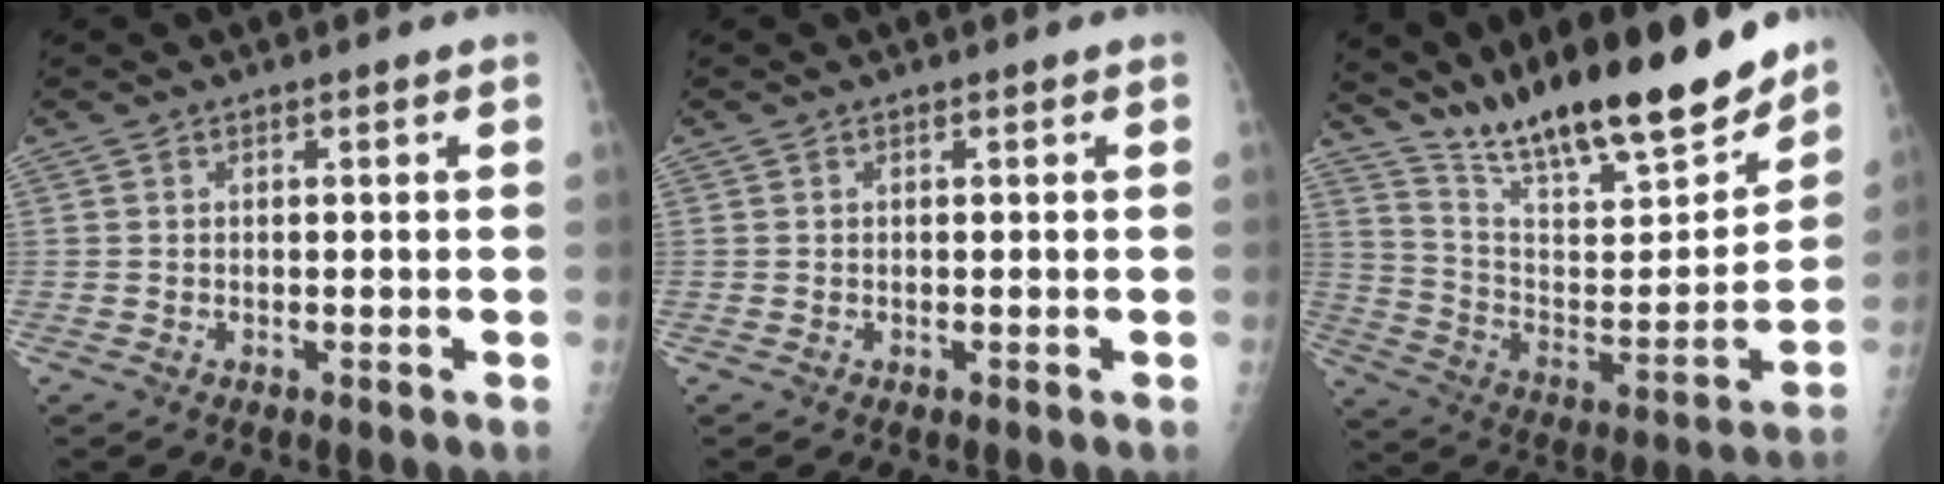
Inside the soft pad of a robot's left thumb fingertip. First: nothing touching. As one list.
[{"total": 0.0}, {"total": 24.5, "force": [19.8, 4.9, 13.6], "torque": [-0.193, -0.094, 0.330]}]